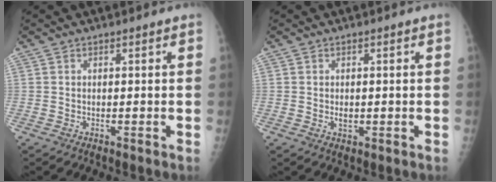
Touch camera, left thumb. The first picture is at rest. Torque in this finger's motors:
{"motor_torque": [-0.03, -0.03, -0.01, -0.01, 0.00]}